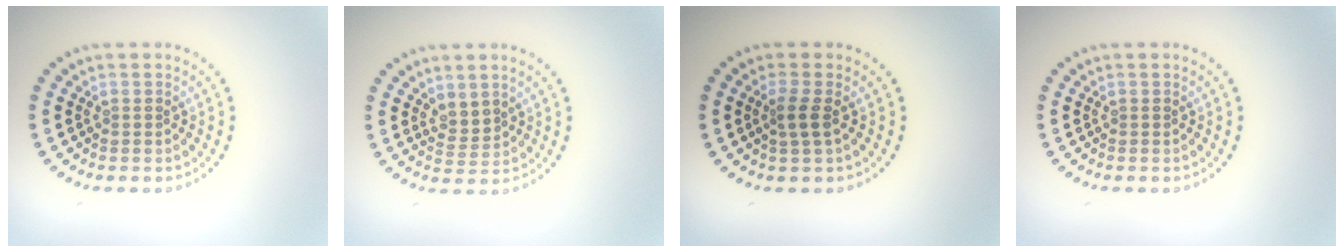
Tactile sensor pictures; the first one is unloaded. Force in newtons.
{"total": 1.6, "press": 1.4, "slide": 0.9}
{"total": 1.7, "press": 1.4, "slide": 1.0}
{"total": 0.0}